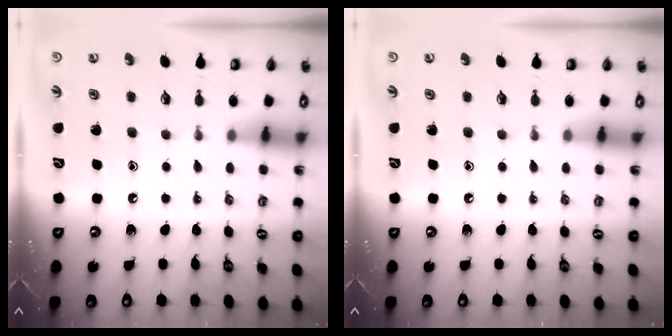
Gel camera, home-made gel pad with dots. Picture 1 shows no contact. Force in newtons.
{"total": 0.0}